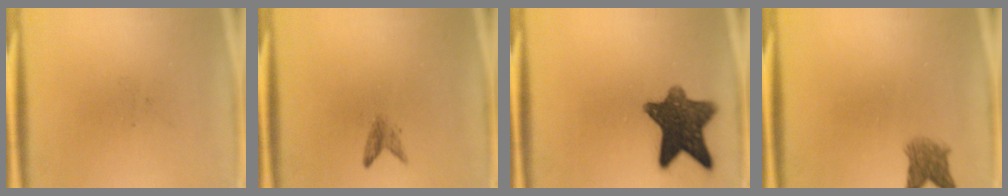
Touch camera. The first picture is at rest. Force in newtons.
{"total": 1.3}
{"total": 11.3}
{"total": 3.3}